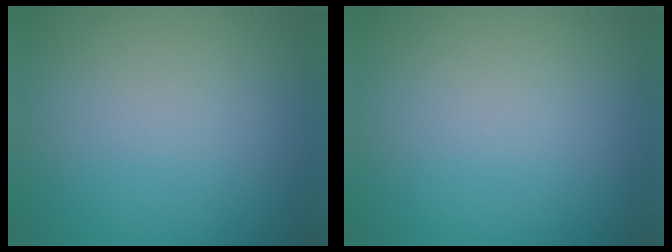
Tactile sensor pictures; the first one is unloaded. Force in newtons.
{"total": 0.0}